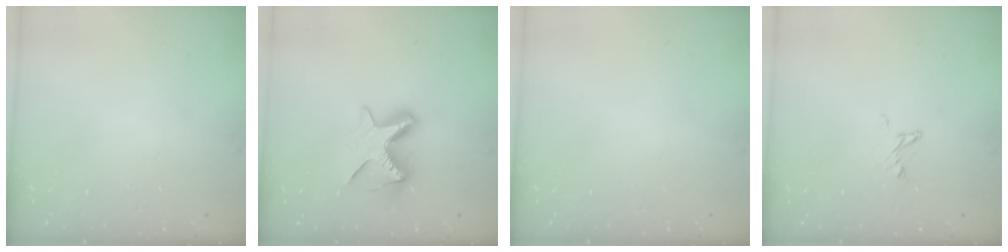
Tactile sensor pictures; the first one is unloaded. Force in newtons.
{"total": 10.6, "press": 10.6, "slide": 0.3}
{"total": 0.0}
{"total": 3.8, "press": 3.8, "slide": 0.4}